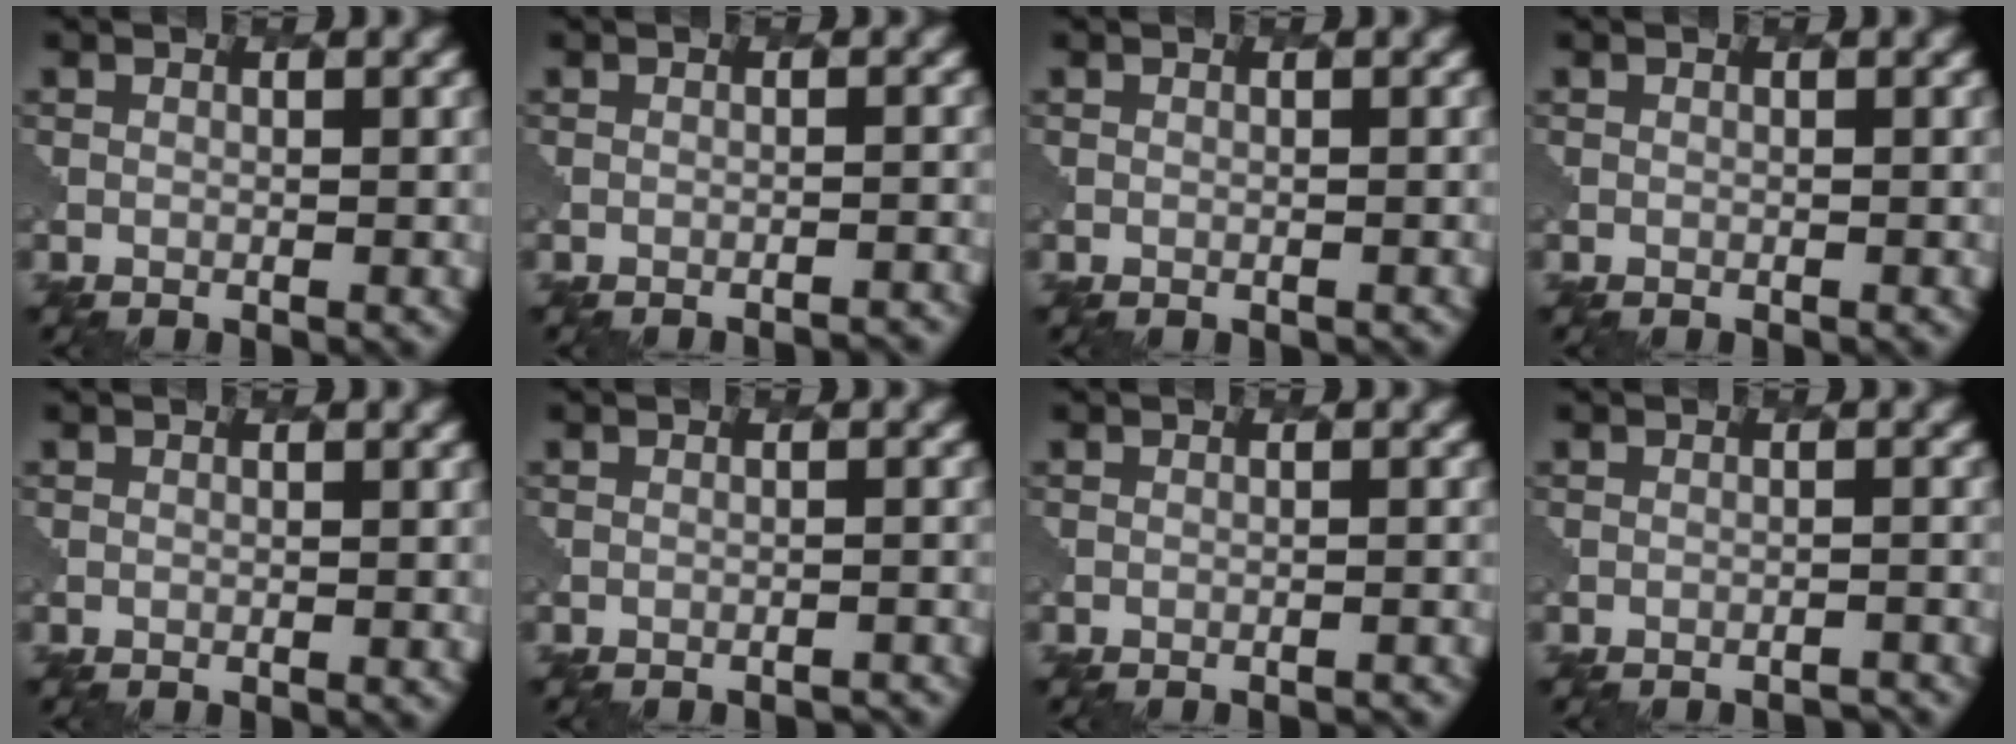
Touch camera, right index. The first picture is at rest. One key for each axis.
{"total": 2.5, "fx": -2.4, "fy": 0.4, "fz": 0.7, "tx": 0.000, "ty": 0.017, "tz": -0.034}
{"total": 0.6, "fx": -0.5, "fy": 0.2, "fz": 0.0, "tx": 0.002, "ty": -0.003, "tz": -0.004}
{"total": 0.0}
{"total": 0.0}
{"total": 2.2, "fx": -2.1, "fy": 0.4, "fz": 0.5, "tx": 0.003, "ty": 0.014, "tz": -0.029}
{"total": 2.0, "fx": -1.9, "fy": 0.4, "fz": 0.6, "tx": 0.004, "ty": 0.013, "tz": -0.025}
{"total": 2.5, "fx": -2.4, "fy": 0.4, "fz": 0.5, "tx": 0.002, "ty": 0.017, "tz": -0.035}